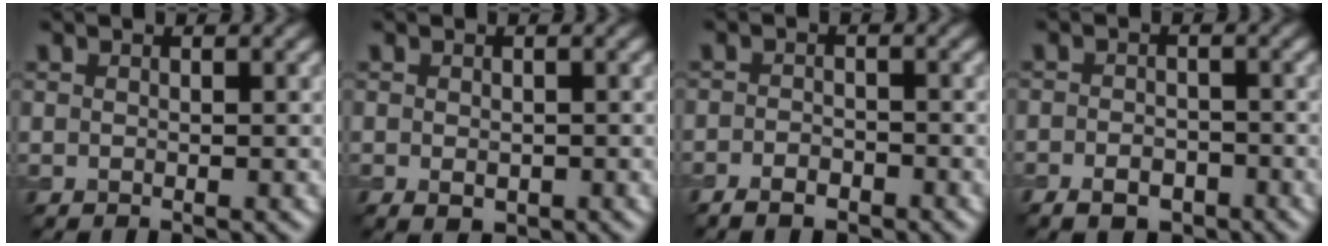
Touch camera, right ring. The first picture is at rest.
{"total": 1.5, "force": [-0.5, 1.0, 1.0], "torque": [-0.017, -0.009, -0.004]}
{"total": 2.4, "force": [-1.8, 1.0, 1.3], "torque": [-0.022, -0.002, -0.035]}
{"total": 3.3, "force": [-2.1, 1.8, 1.7], "torque": [-0.018, -0.002, -0.039]}